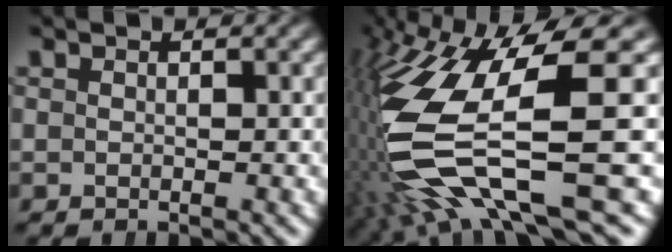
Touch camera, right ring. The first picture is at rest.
{"total": 13.2, "force": [-2.6, 6.1, 11.4], "torque": [-0.237, -0.042, -0.015]}